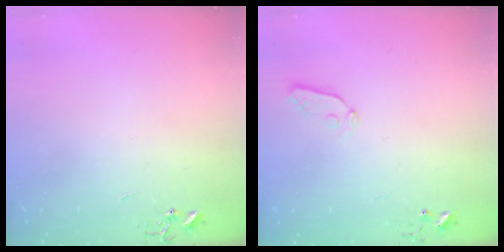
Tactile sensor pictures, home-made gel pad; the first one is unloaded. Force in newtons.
{"total": 3.6, "press": 3.6, "slide": 0.5}